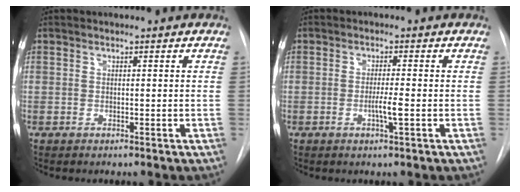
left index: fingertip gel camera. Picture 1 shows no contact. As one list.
[{"total": 2.7, "force": [-0.8, -0.2, 2.6], "torque": [-0.048, -0.004, -0.014]}]